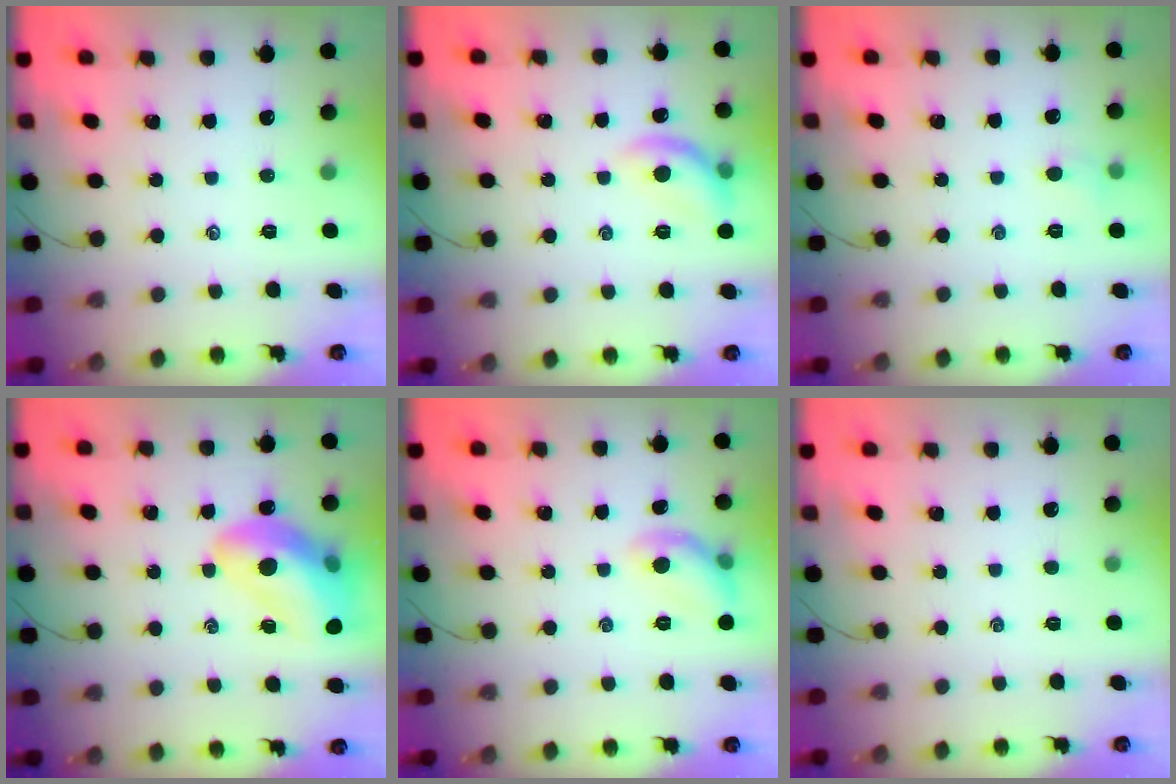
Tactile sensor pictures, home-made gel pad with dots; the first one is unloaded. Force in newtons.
{"total": 10.4, "press": 10.4, "slide": 0.0}
{"total": 3.8, "press": 3.6, "slide": 1.2}
{"total": 17.1, "press": 16.4, "slide": 4.6}
{"total": 8.6, "press": 8.5, "slide": 1.6}
{"total": 0.0}